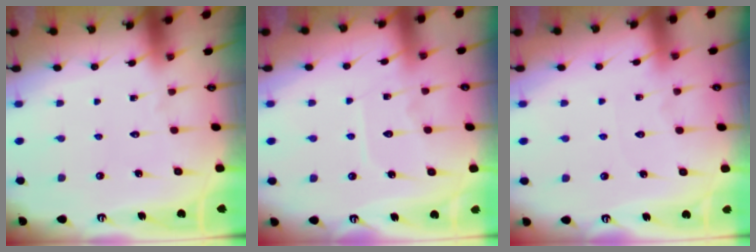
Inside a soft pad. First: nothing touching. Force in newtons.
{"total": 6.2, "press": 6.2, "slide": 0.7}
{"total": 2.9, "press": 2.9, "slide": 0.5}